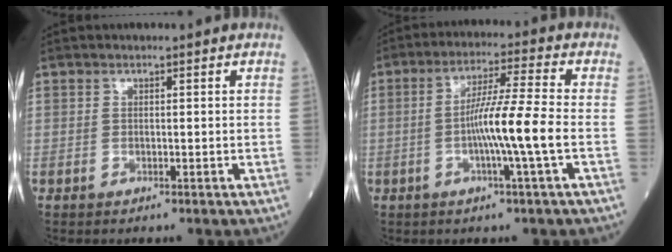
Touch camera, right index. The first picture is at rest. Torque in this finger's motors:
{"motor_torque": [1.31, -0.22, 0.73, 0.20]}